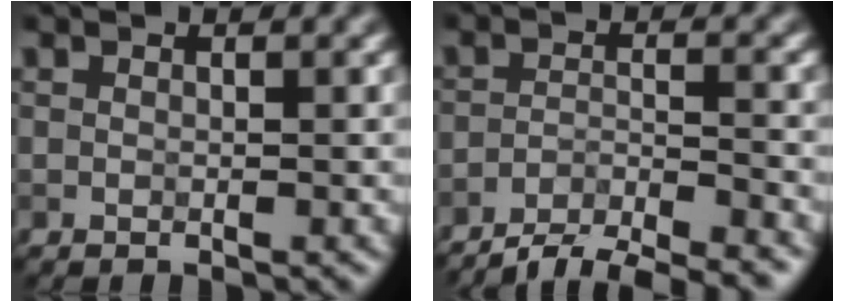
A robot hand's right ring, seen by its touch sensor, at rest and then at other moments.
{"total": 5.8, "force": [-5.2, 1.0, 2.4], "torque": [-0.042, -0.005, -0.088]}